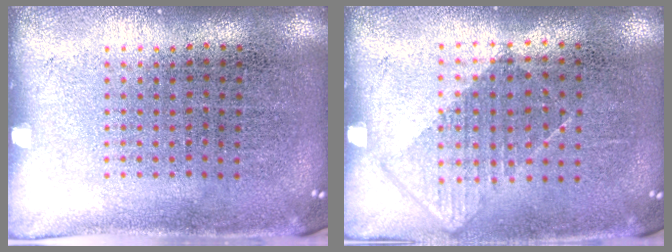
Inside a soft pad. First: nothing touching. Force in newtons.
{"total": 0.8, "press": 0.8, "slide": 0.3}